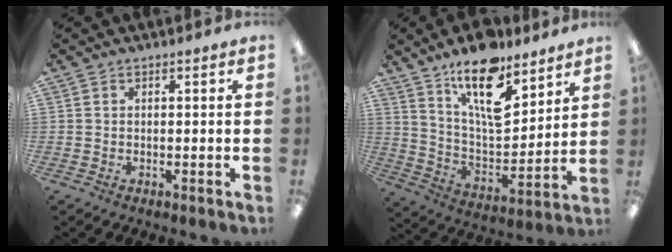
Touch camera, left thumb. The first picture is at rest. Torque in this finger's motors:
{"motor_torque": [0.99, 1.11, 1.30, -1.47, 0.14]}